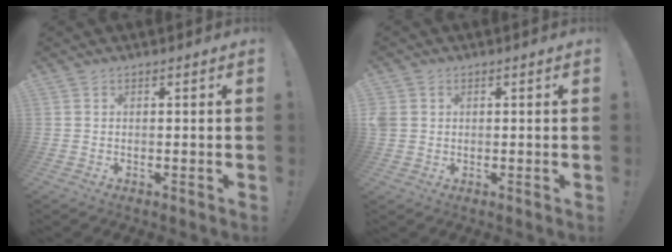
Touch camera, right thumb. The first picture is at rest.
{"total": 2.7, "force": [0.6, 2.5, 0.9], "torque": [-0.022, 0.007, 0.016]}